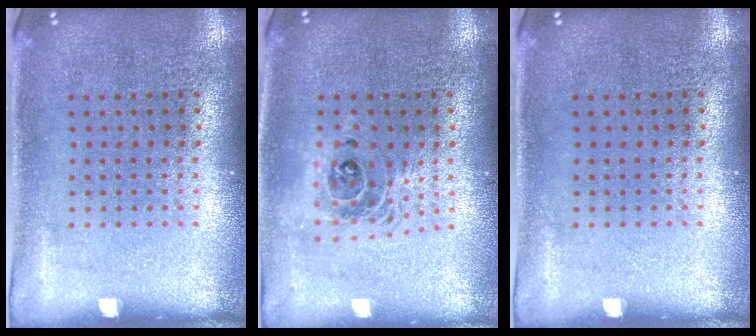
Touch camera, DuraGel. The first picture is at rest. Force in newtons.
{"total": 1.4, "press": 1.2, "slide": 0.7}
{"total": 0.0}